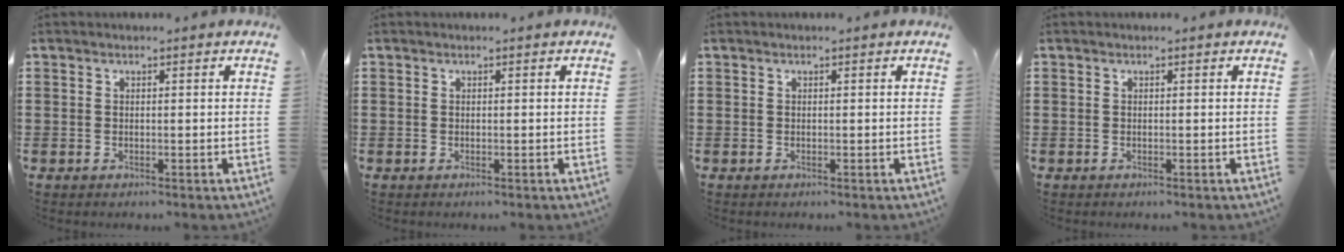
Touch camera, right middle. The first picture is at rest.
{"total": 0.0}
{"total": 0.0}
{"total": 0.0}